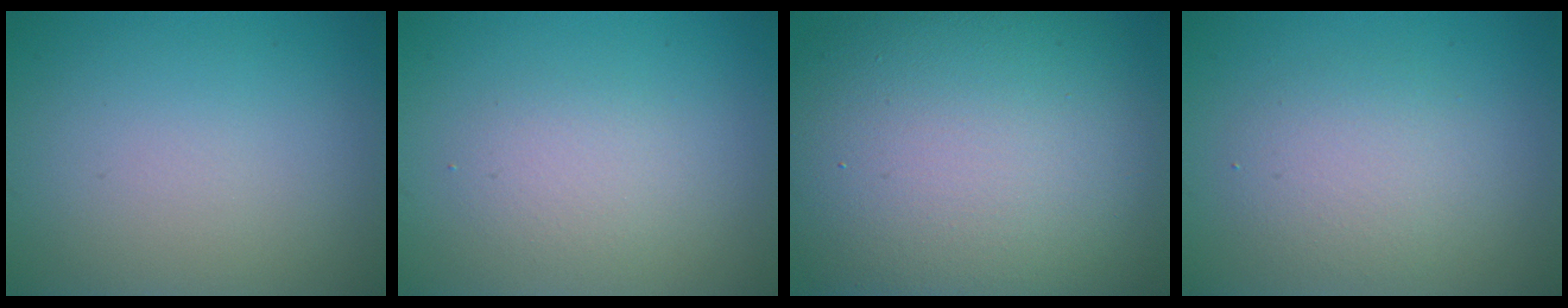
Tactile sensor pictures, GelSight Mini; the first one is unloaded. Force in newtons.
{"total": 1.9, "press": 1.9, "slide": 0.1}
{"total": 17.0, "press": 17.0, "slide": 1.0}
{"total": 2.9, "press": 2.9, "slide": 0.2}